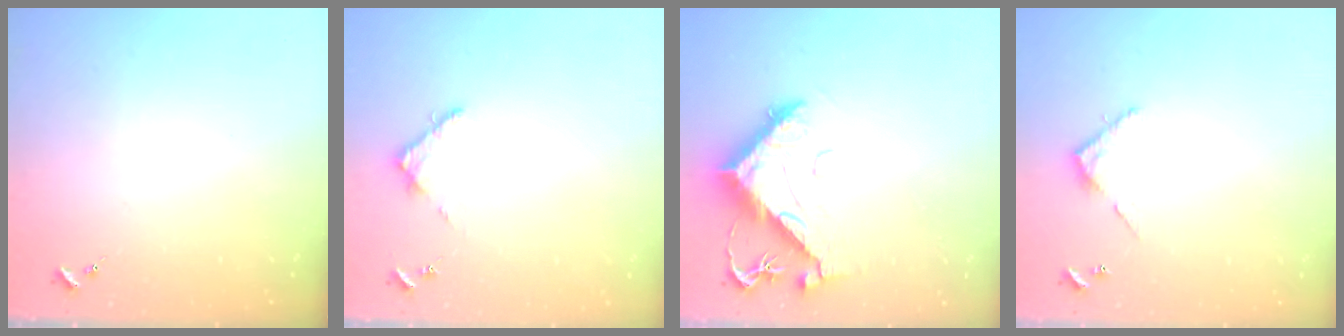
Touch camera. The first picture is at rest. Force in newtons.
{"total": 3.6, "press": 3.6, "slide": 0.3}
{"total": 12.3, "press": 12.2, "slide": 1.5}
{"total": 3.9, "press": 3.9, "slide": 0.3}